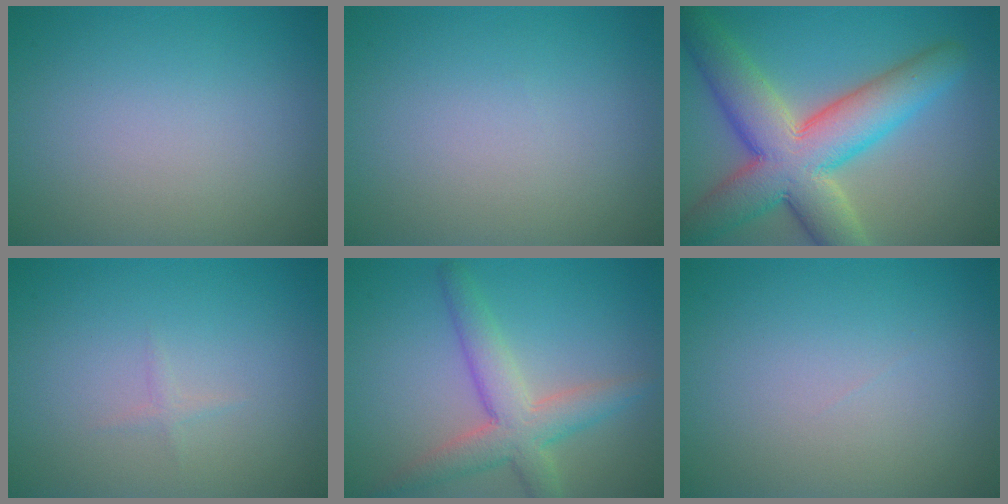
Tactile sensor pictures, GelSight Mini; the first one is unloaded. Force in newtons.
{"total": 0.0}
{"total": 10.9, "press": 10.9, "slide": 0.6}
{"total": 0.6, "press": 0.6, "slide": 0.0}
{"total": 4.9, "press": 4.9, "slide": 0.3}
{"total": 0.0}